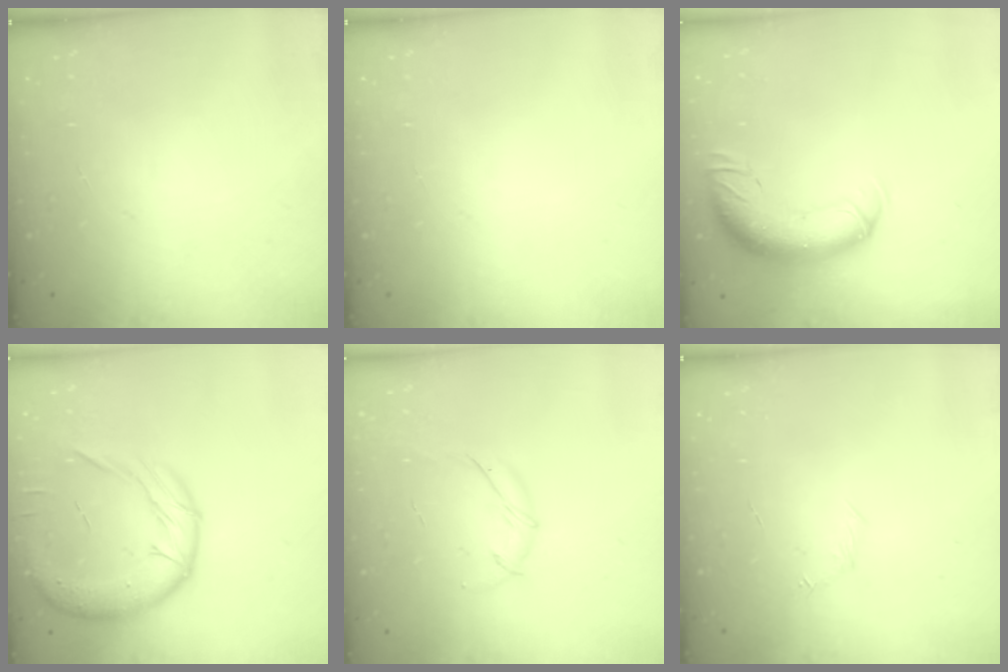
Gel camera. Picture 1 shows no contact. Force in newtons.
{"total": 0.0}
{"total": 13.1, "press": 12.8, "slide": 2.9}
{"total": 18.1, "press": 17.9, "slide": 2.6}
{"total": 6.1, "press": 6.0, "slide": 1.1}
{"total": 3.9, "press": 3.7, "slide": 1.0}